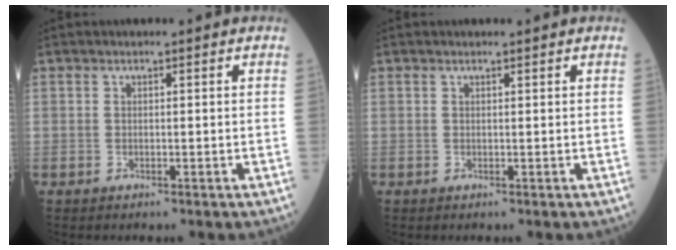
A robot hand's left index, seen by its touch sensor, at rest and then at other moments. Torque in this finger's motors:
{"motor_torque": [0.08, 0.06, -0.01, 0.00]}